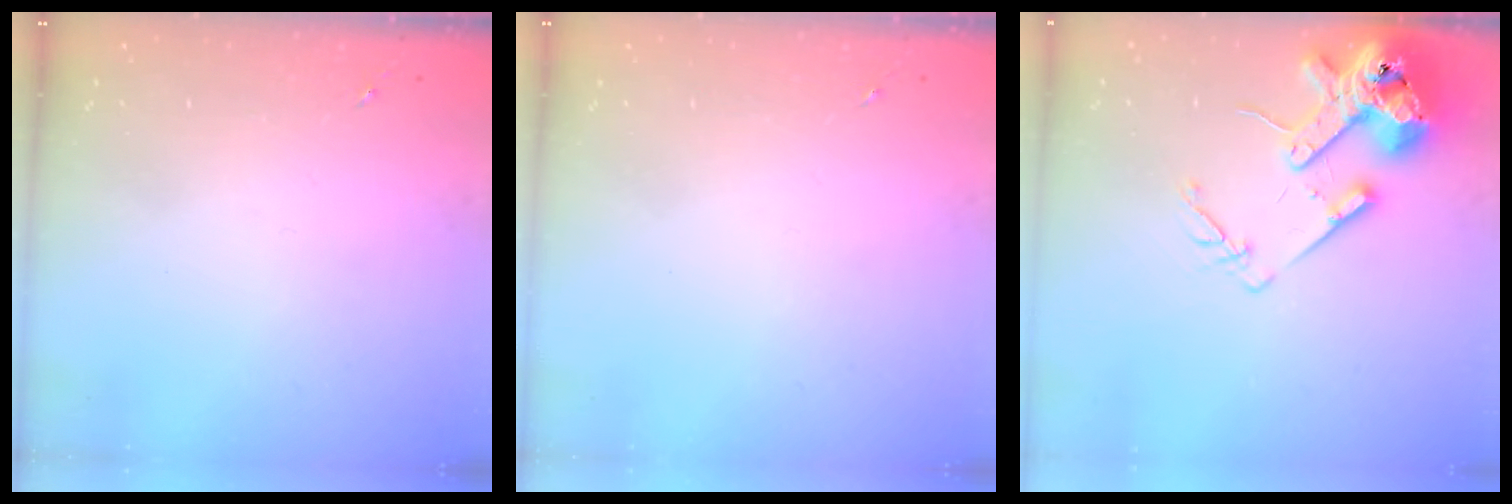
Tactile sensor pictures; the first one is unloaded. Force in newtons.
{"total": 0.0}
{"total": 16.1, "press": 15.9, "slide": 2.4}